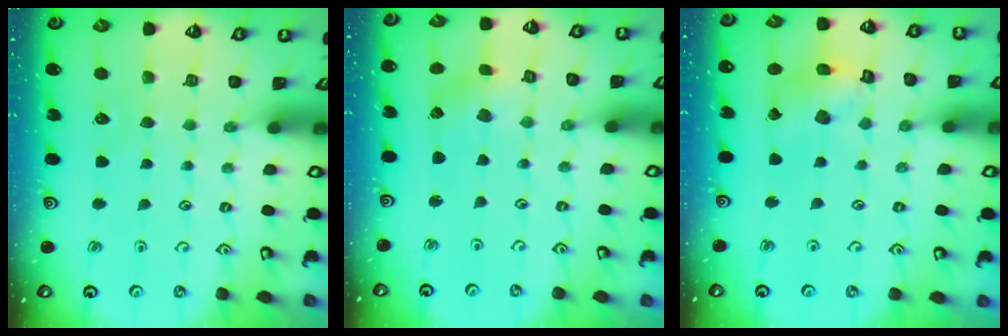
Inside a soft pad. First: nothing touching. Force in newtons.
{"total": 1.4, "press": 1.4, "slide": 0.1}
{"total": 9.2, "press": 9.1, "slide": 1.1}